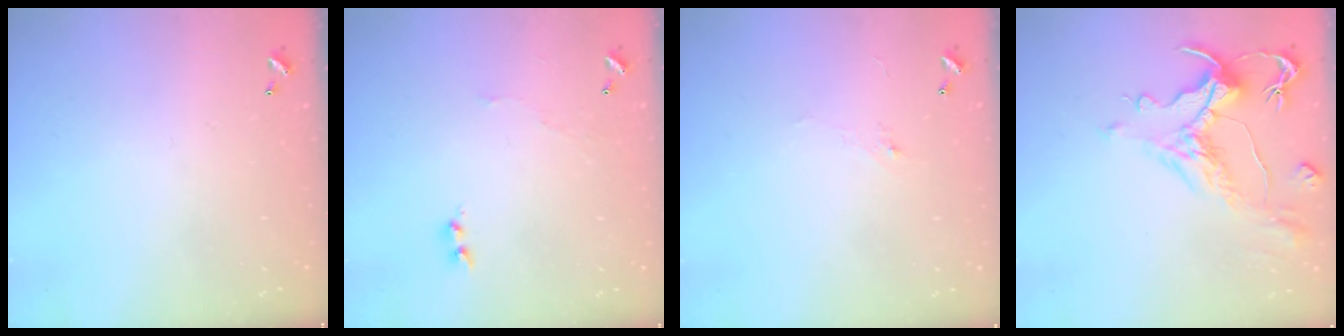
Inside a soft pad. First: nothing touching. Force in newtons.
{"total": 3.8, "press": 3.7, "slide": 0.6}
{"total": 1.2, "press": 0.8, "slide": 0.8}
{"total": 2.0, "press": 1.5, "slide": 1.4}